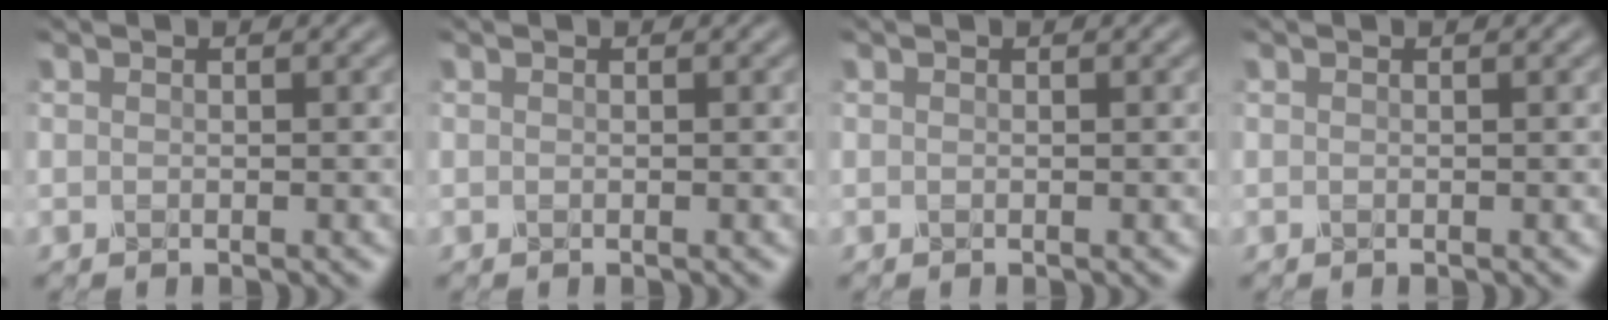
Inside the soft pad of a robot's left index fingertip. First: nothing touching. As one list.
[{"total": 0.0}, {"total": 0.0}, {"total": 0.0}]